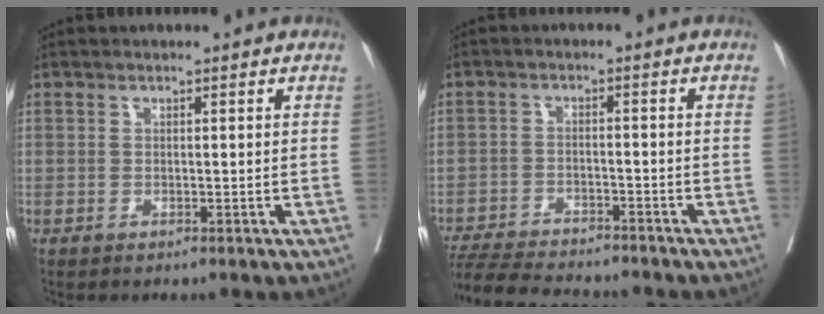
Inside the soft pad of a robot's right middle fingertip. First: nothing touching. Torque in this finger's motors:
{"motor_torque": [0.58, -0.61, 0.08, 0.05]}